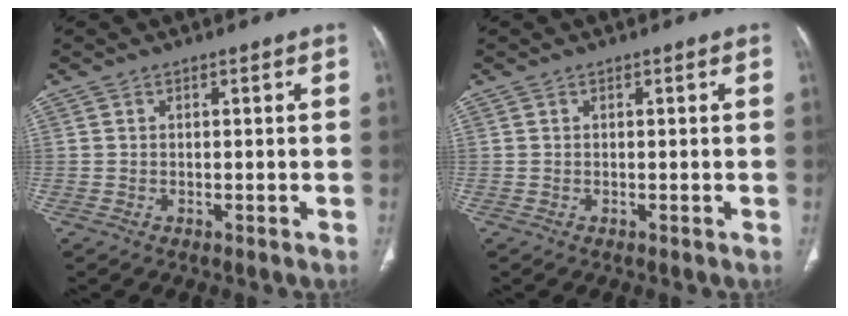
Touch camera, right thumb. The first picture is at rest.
{"total": 0.0}